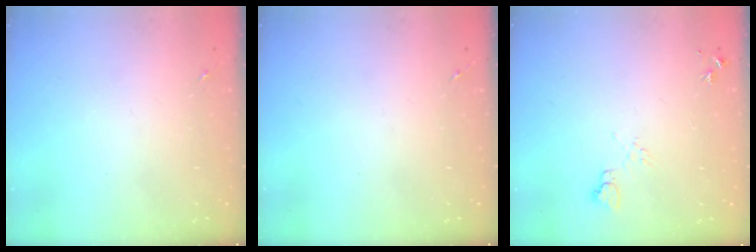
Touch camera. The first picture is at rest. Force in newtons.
{"total": 0.0}
{"total": 6.6, "press": 6.6, "slide": 0.8}